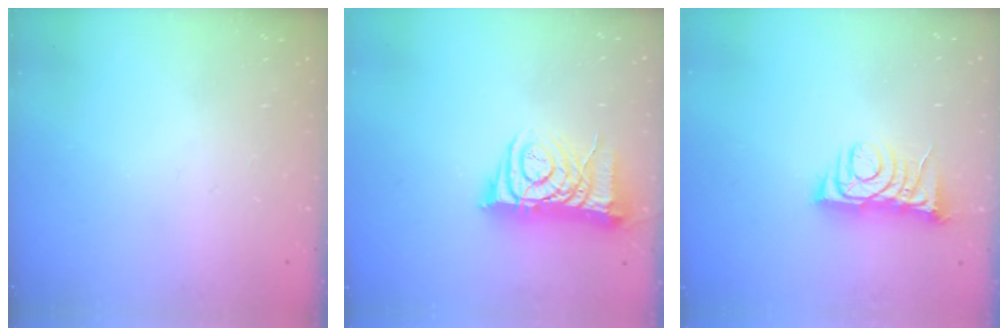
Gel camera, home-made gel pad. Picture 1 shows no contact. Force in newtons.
{"total": 9.5, "press": 9.4, "slide": 1.1}
{"total": 7.1, "press": 7.0, "slide": 1.0}